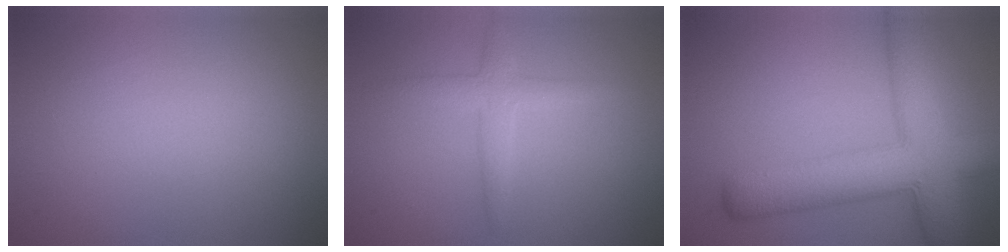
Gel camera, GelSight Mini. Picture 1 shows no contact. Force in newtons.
{"total": 2.3, "press": 2.3, "slide": 0.1}
{"total": 9.0, "press": 9.0, "slide": 0.3}